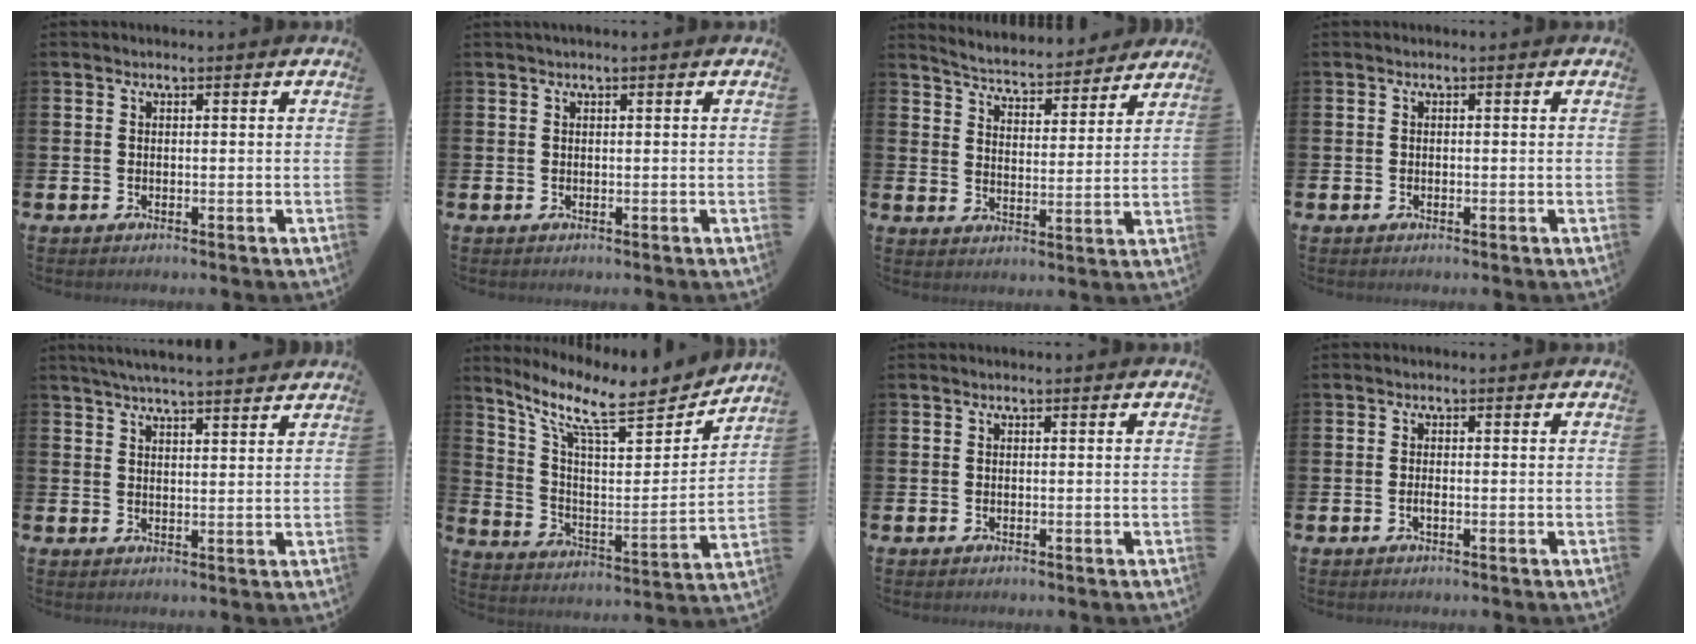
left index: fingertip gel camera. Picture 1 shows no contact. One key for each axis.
{"total": 0.5, "fx": 0.4, "fy": 0.0, "fz": 0.4, "tx": -0.001, "ty": -0.002, "tz": 0.005}
{"total": 5.3, "fx": 5.3, "fy": 0.7, "fz": 0.4, "tx": -0.036, "ty": -0.042, "tz": 0.089}
{"total": 0.0}
{"total": 4.6, "fx": 4.5, "fy": -0.2, "fz": 1.1, "tx": -0.026, "ty": -0.018, "tz": 0.080}
{"total": 11.1, "fx": 9.0, "fy": 3.0, "fz": 5.8, "tx": -0.139, "ty": -0.061, "tz": 0.147}
{"total": 0.0}
{"total": 0.7, "fx": -0.3, "fy": 0.2, "fz": 0.6, "tx": -0.016, "ty": -0.001, "tz": -0.003}